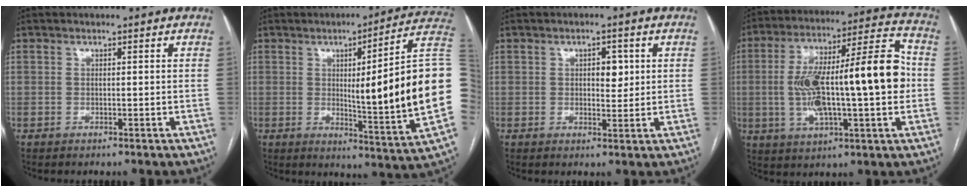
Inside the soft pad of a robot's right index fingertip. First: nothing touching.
{"total": 21.4, "force": [0.3, -0.7, 21.4], "torque": [-0.223, 0.004, -0.002]}
{"total": 3.3, "force": [0.8, 1.7, 2.6], "torque": [-0.035, 0.003, 0.013]}
{"total": 20.7, "force": [-0.3, 4.4, 20.2], "torque": [-0.348, 0.036, -0.001]}